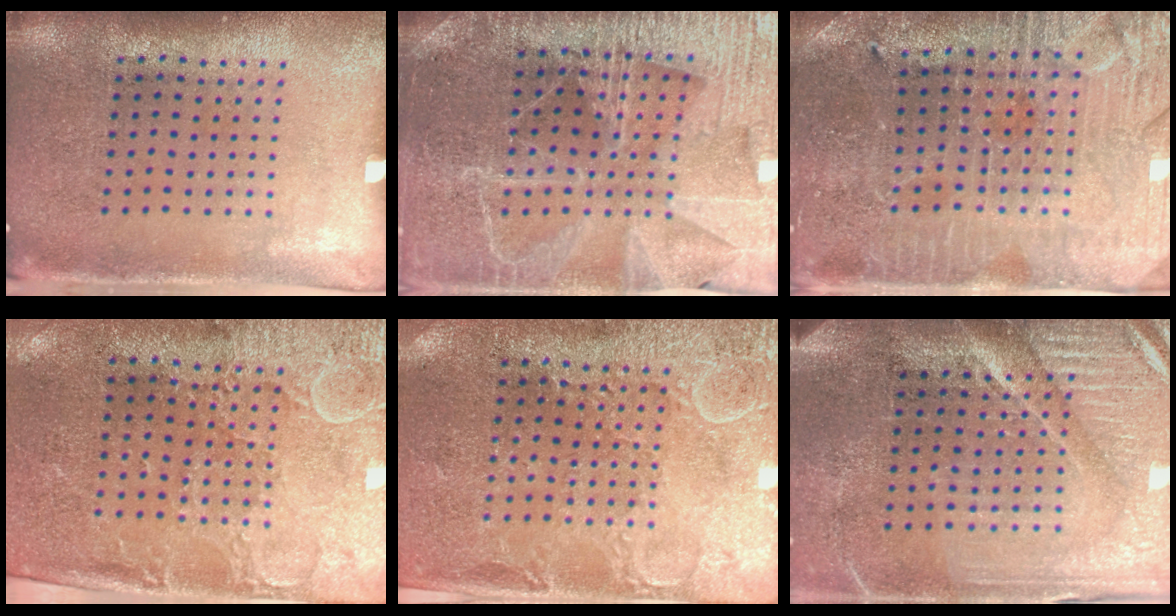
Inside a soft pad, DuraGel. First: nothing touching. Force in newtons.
{"total": 4.7, "press": 4.3, "slide": 1.8}
{"total": 3.3, "press": 3.3, "slide": 0.6}
{"total": 2.9, "press": 2.5, "slide": 1.5}
{"total": 2.8, "press": 2.7, "slide": 0.7}
{"total": 4.1, "press": 3.7, "slide": 1.7}